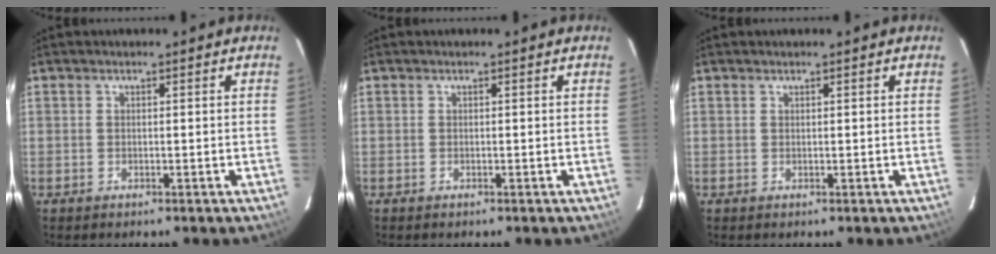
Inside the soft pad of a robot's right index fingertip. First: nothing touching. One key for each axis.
{"total": 0.0}
{"total": 0.0}